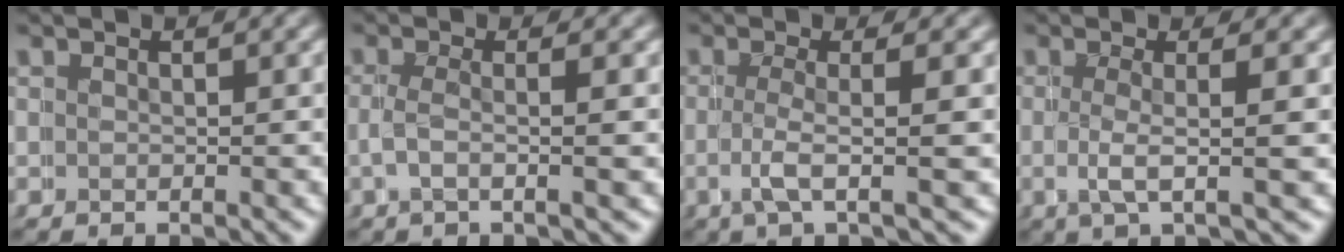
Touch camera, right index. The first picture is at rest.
{"total": 1.1, "force": [0.1, 0.0, 1.1], "torque": [-0.042, -0.003, -0.002]}
{"total": 2.4, "force": [0.2, -0.5, 2.3], "torque": [-0.056, -0.005, -0.002]}
{"total": 2.6, "force": [0.7, -0.5, 2.5], "torque": [-0.053, 0.000, 0.006]}